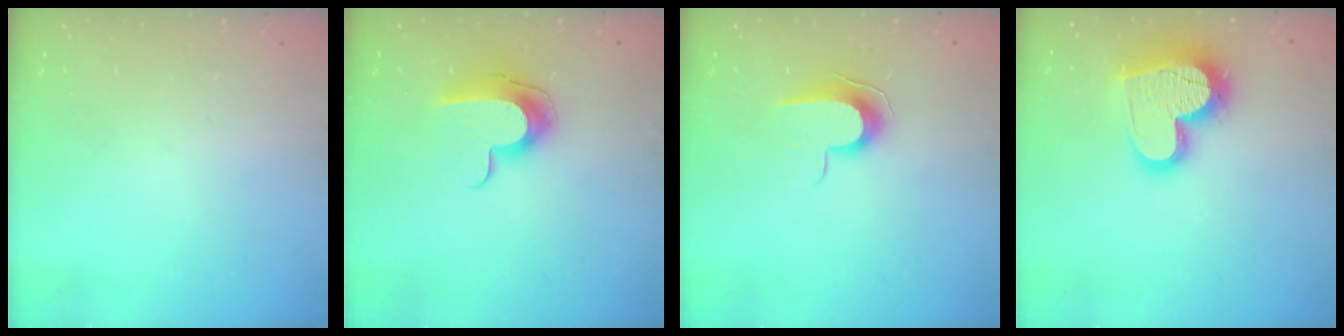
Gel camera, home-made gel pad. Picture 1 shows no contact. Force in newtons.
{"total": 10.2, "press": 10.2, "slide": 0.5}
{"total": 8.9, "press": 8.9, "slide": 0.8}
{"total": 18.6, "press": 18.5, "slide": 1.5}